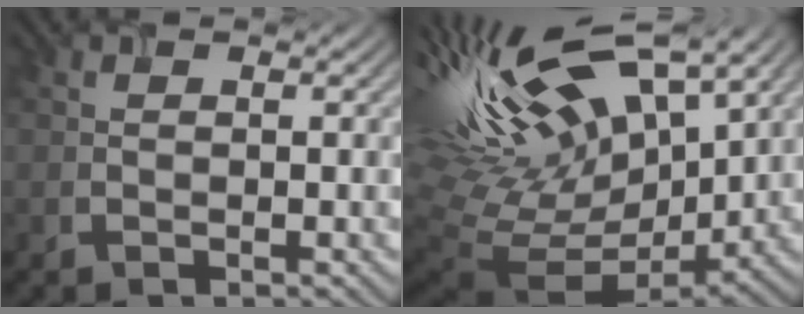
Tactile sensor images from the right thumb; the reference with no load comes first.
{"total": 16.9, "force": [6.7, 8.6, 13.0], "torque": [-0.274, 0.009, 0.153]}